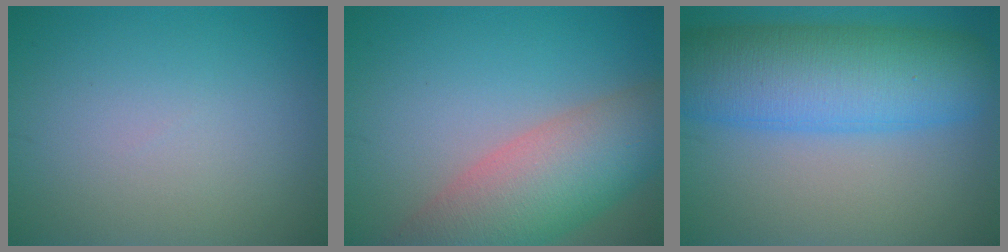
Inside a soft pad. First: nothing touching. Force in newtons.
{"total": 9.1, "press": 9.0, "slide": 0.6}
{"total": 10.9, "press": 10.9, "slide": 0.2}